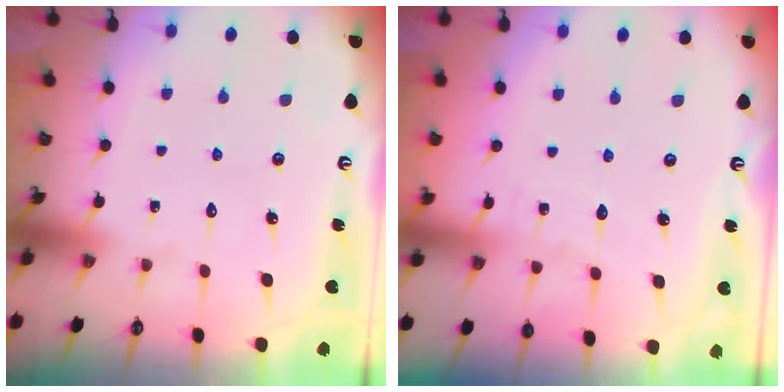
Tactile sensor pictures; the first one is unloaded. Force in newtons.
{"total": 3.9, "press": 3.8, "slide": 0.5}